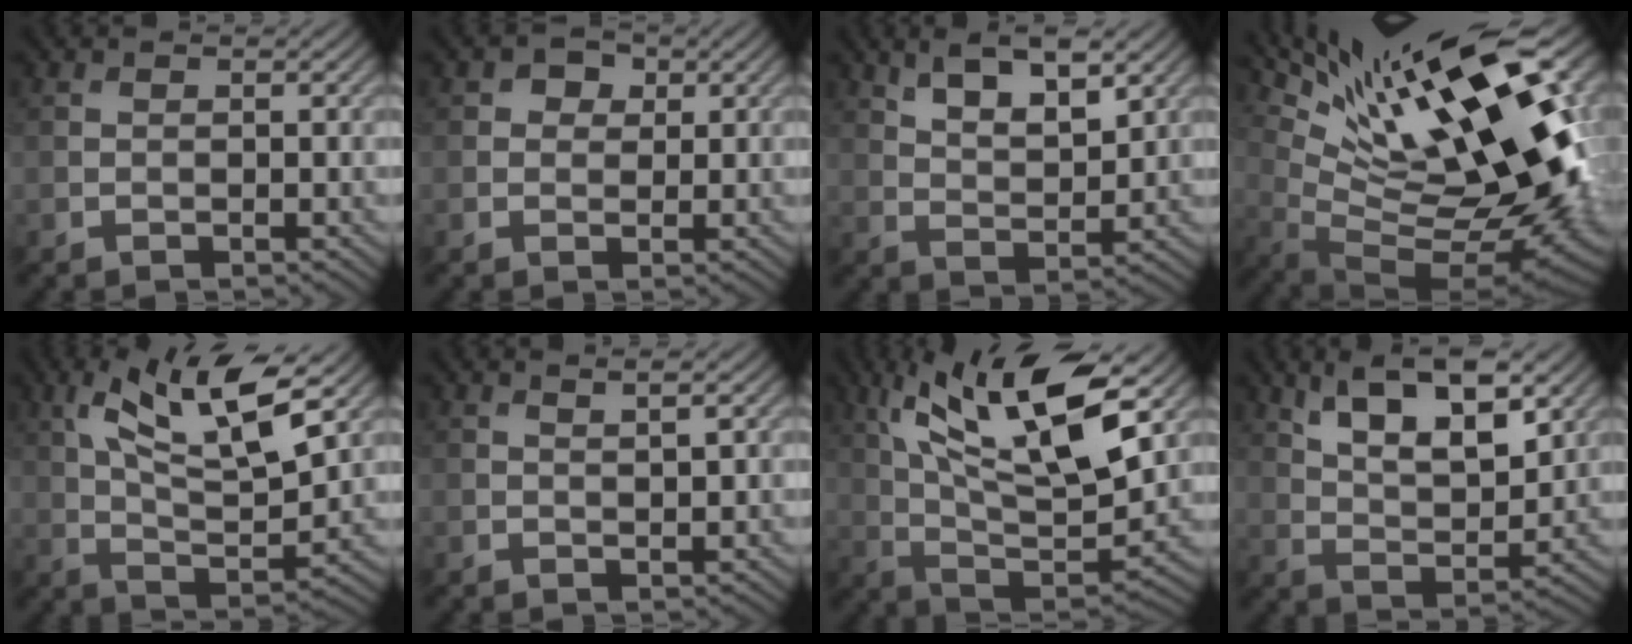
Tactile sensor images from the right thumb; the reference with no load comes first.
{"total": 2.4, "force": [0.8, 2.0, 1.0], "torque": [-0.015, 0.002, 0.007]}
{"total": 8.1, "force": [5.0, 3.0, 5.7], "torque": [-0.103, -0.002, 0.097]}
{"total": 20.8, "force": [8.9, 7.2, 17.3], "torque": [-0.266, 0.023, 0.163]}
{"total": 12.9, "force": [6.1, 4.2, 10.6], "torque": [-0.210, 0.006, 0.112]}
{"total": 1.5, "force": [0.9, 0.1, 1.2], "torque": [-0.023, 0.000, 0.014]}
{"total": 15.7, "force": [6.8, 5.1, 13.3], "torque": [-0.274, 0.004, 0.132]}
{"total": 11.8, "force": [6.8, 4.6, 8.5], "torque": [-0.149, -0.004, 0.122]}